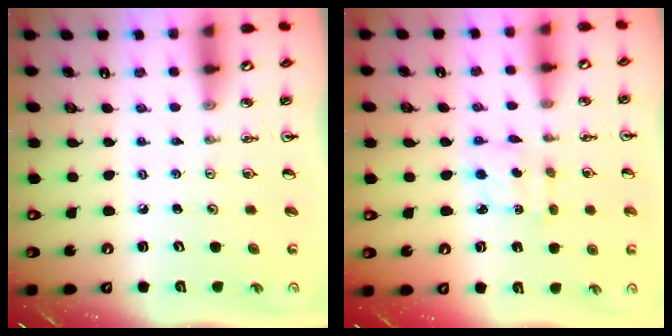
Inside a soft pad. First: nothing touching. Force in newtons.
{"total": 2.9, "press": 2.8, "slide": 0.6}